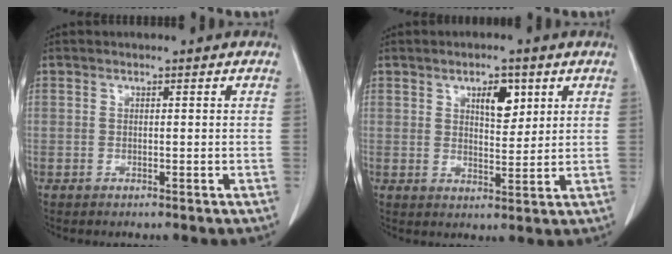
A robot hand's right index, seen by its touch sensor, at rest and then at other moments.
{"total": 5.1, "force": [2.4, 2.1, 4.0], "torque": [-0.063, -0.001, 0.040]}